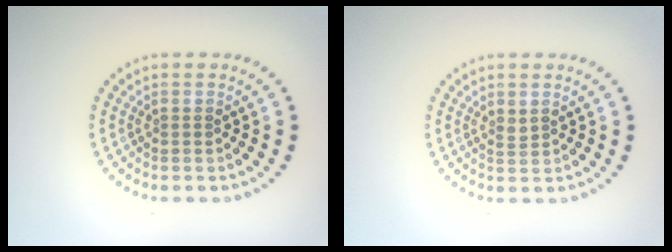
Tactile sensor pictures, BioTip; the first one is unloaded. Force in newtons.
{"total": 0.6, "press": 0.5, "slide": 0.4}